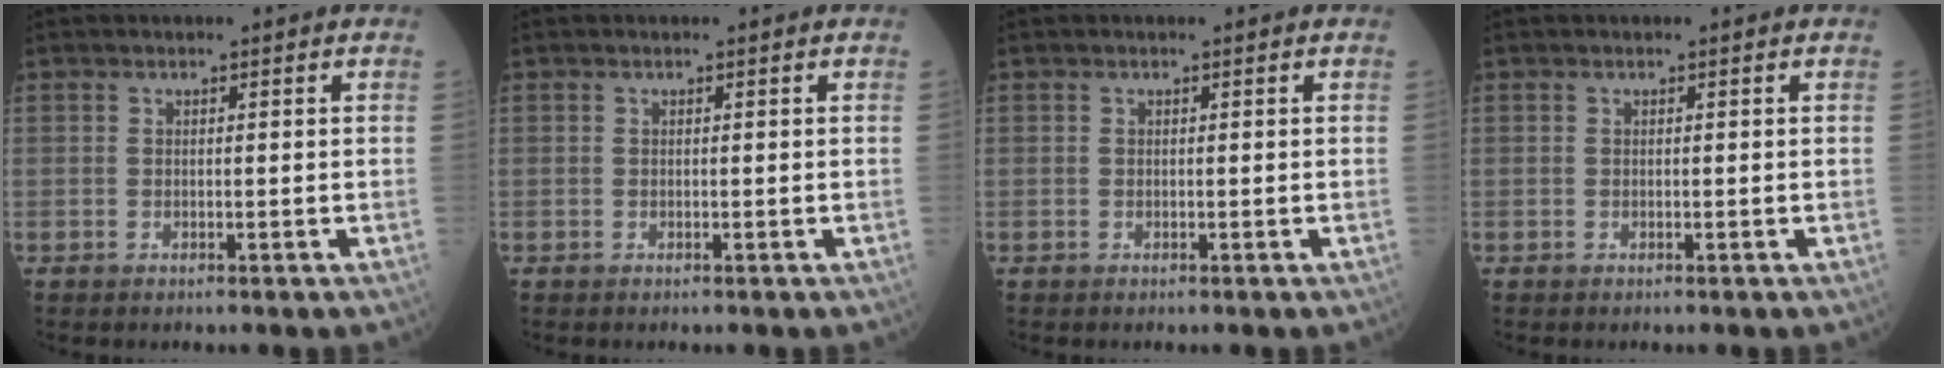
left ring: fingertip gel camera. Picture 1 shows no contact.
{"total": 0.0}
{"total": 0.0}
{"total": 0.0}